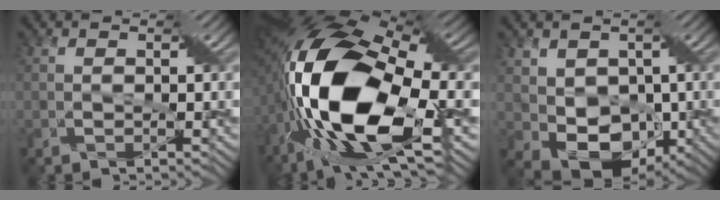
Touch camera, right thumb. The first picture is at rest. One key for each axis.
{"total": 19.2, "fx": -3.1, "fy": 8.9, "fz": 16.8, "tx": -0.383, "ty": -0.010, "tz": -0.046}
{"total": 7.8, "fx": 0.0, "fy": 6.0, "fz": 4.9, "tx": -0.098, "ty": -0.026, "tz": 0.004}